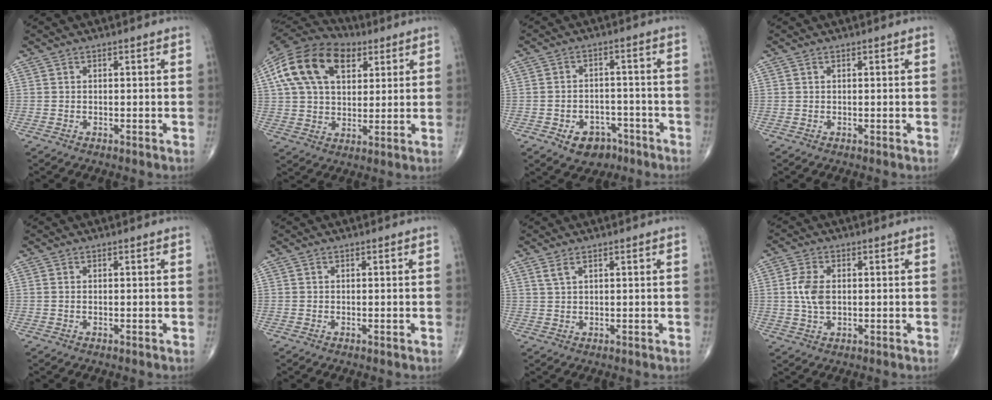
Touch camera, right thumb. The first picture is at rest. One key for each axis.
{"total": 19.9, "fx": 7.9, "fy": 12.4, "fz": 13.4, "tx": -0.235, "ty": 0.012, "tz": 0.134}
{"total": 7.2, "fx": -4.0, "fy": 5.1, "fz": 3.0, "tx": -0.021, "ty": 0.035, "tz": -0.052}
{"total": 0.0}
{"total": 0.0}
{"total": 0.0}
{"total": 1.8, "fx": 1.2, "fy": 0.6, "fz": 1.3, "tx": -0.029, "ty": 0.002, "tz": 0.030}
{"total": 5.6, "fx": 0.4, "fy": 3.4, "fz": 4.4, "tx": -0.091, "ty": 0.001, "tz": 0.007}